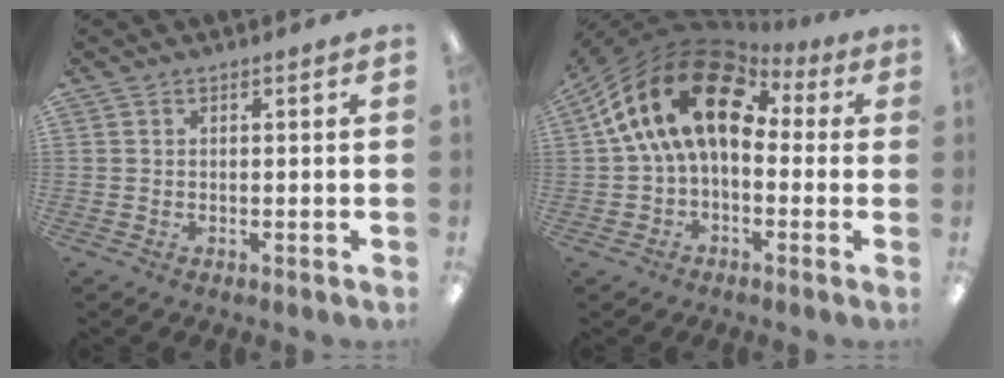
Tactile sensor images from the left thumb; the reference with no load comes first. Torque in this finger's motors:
{"motor_torque": [1.64, 2.46, 1.55, -1.22, 0.45]}